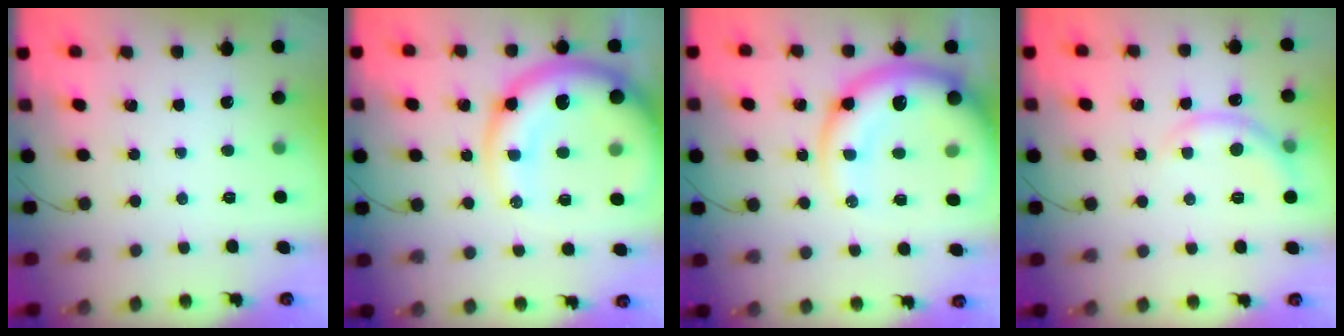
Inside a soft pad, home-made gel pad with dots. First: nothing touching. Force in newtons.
{"total": 19.3, "press": 18.8, "slide": 4.4}
{"total": 19.8, "press": 19.1, "slide": 5.0}
{"total": 5.0, "press": 4.9, "slide": 0.8}